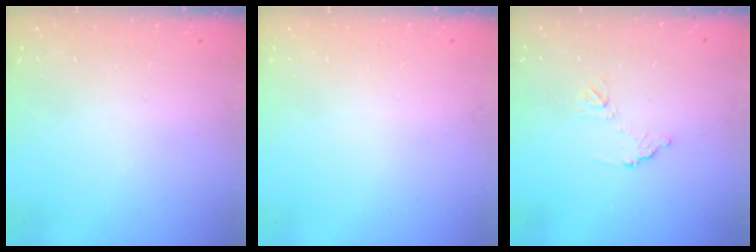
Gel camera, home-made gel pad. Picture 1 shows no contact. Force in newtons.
{"total": 0.0}
{"total": 7.1, "press": 7.1, "slide": 0.4}